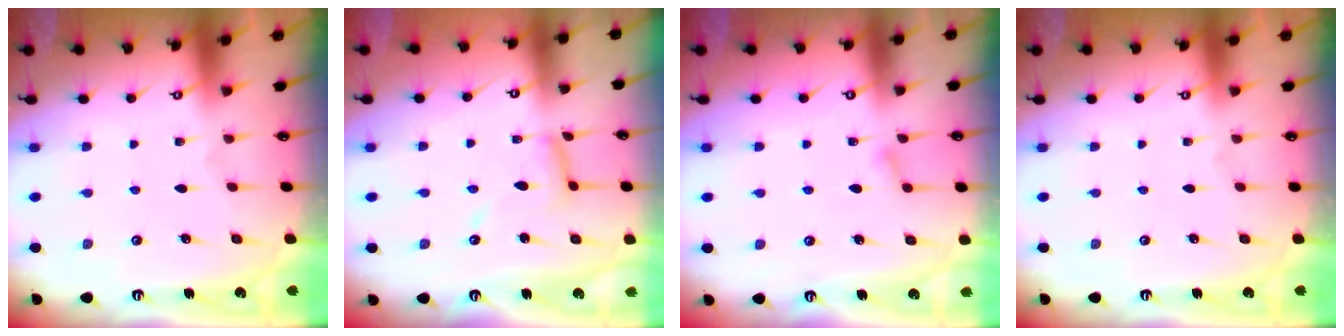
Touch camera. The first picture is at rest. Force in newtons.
{"total": 8.4, "press": 8.4, "slide": 0.5}
{"total": 5.2, "press": 5.2, "slide": 0.4}
{"total": 0.0}